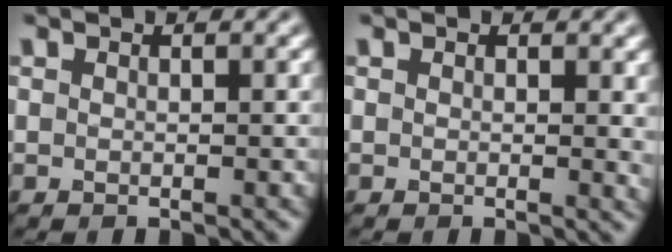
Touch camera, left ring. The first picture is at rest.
{"total": 1.2, "force": [0.3, 0.3, 1.1], "torque": [-0.008, -0.002, 0.003]}